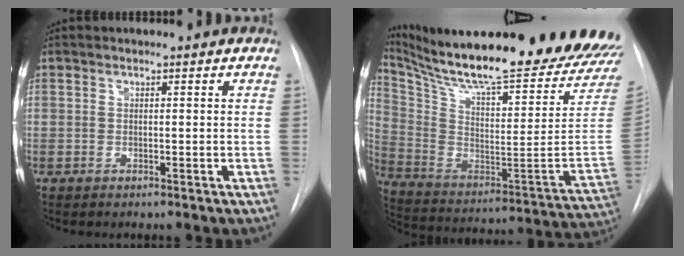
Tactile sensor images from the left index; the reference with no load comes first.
{"total": 32.8, "force": [28.4, 3.1, 16.2], "torque": [-0.298, -0.111, 0.400]}